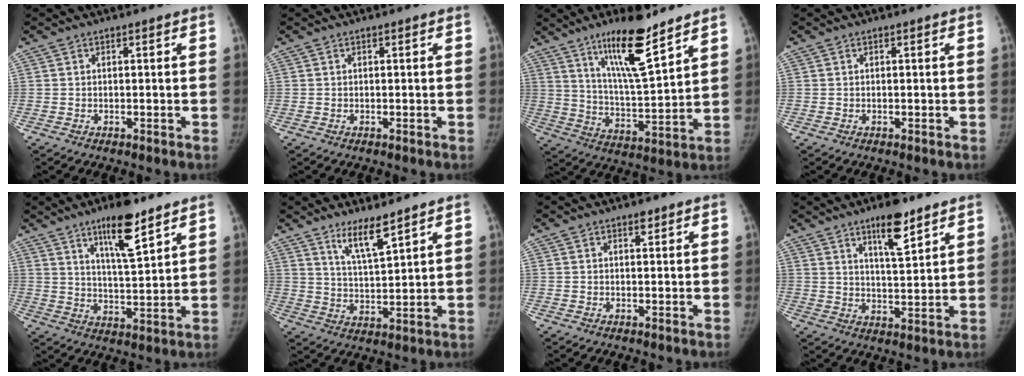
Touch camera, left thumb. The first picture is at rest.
{"total": 0.0}
{"total": 14.8, "force": [9.9, 2.7, 10.7], "torque": [-0.173, -0.065, 0.180]}
{"total": 0.0}
{"total": 11.1, "force": [7.2, 2.4, 8.1], "torque": [-0.123, -0.046, 0.122]}
{"total": 6.9, "force": [5.1, 0.9, 4.5], "torque": [-0.080, -0.046, 0.100]}
{"total": 1.2, "force": [0.8, 0.5, 0.6], "torque": [-0.006, -0.005, 0.012]}
{"total": 8.8, "force": [5.9, 2.3, 6.2], "torque": [-0.088, -0.038, 0.098]}